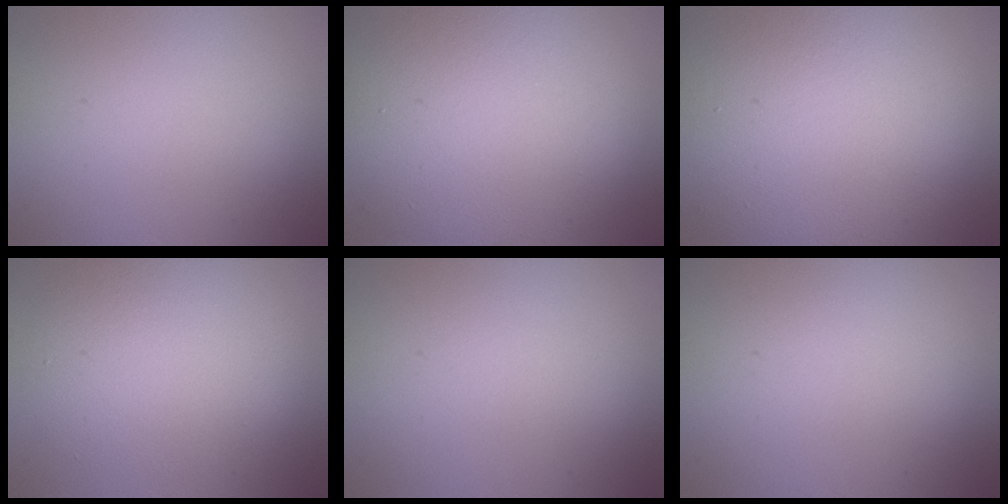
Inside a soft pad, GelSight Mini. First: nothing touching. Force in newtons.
{"total": 11.5, "press": 11.4, "slide": 0.8}
{"total": 15.0, "press": 15.0, "slide": 0.4}
{"total": 5.3, "press": 5.3, "slide": 0.4}
{"total": 0.0}
{"total": 0.0}